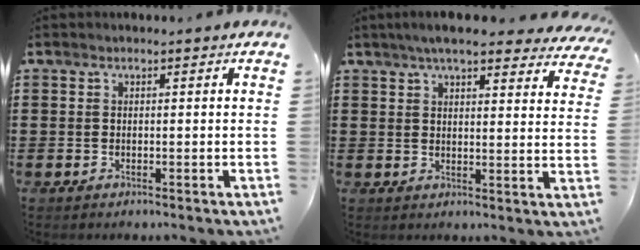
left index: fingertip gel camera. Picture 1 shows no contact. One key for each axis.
{"total": 6.3, "fx": 5.5, "fy": 0.8, "fz": 2.9, "tx": -0.063, "ty": -0.011, "tz": 0.099}